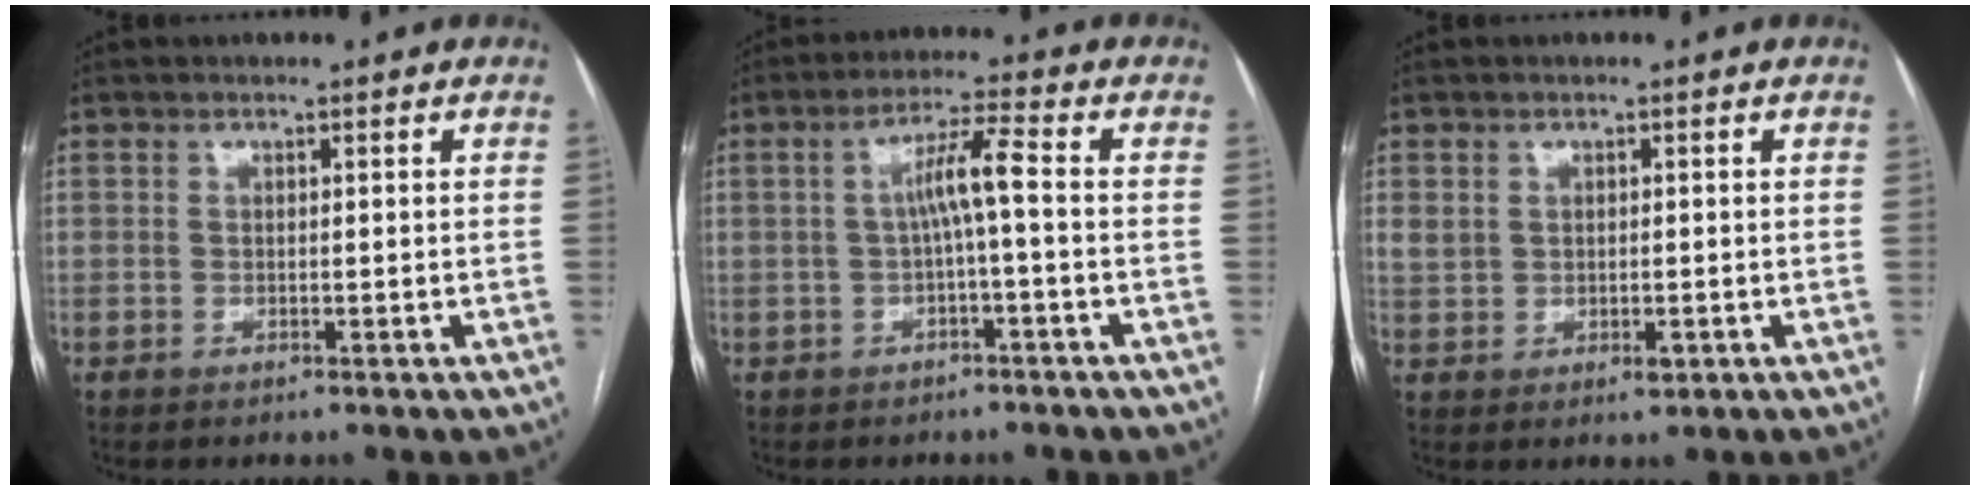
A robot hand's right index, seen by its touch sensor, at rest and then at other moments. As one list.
[{"total": 5.2, "force": [-0.5, -0.1, 5.2], "torque": [-0.090, 0.021, -0.004]}, {"total": 3.3, "force": [0.1, 2.4, 2.3], "torque": [-0.043, 0.008, 0.014]}]